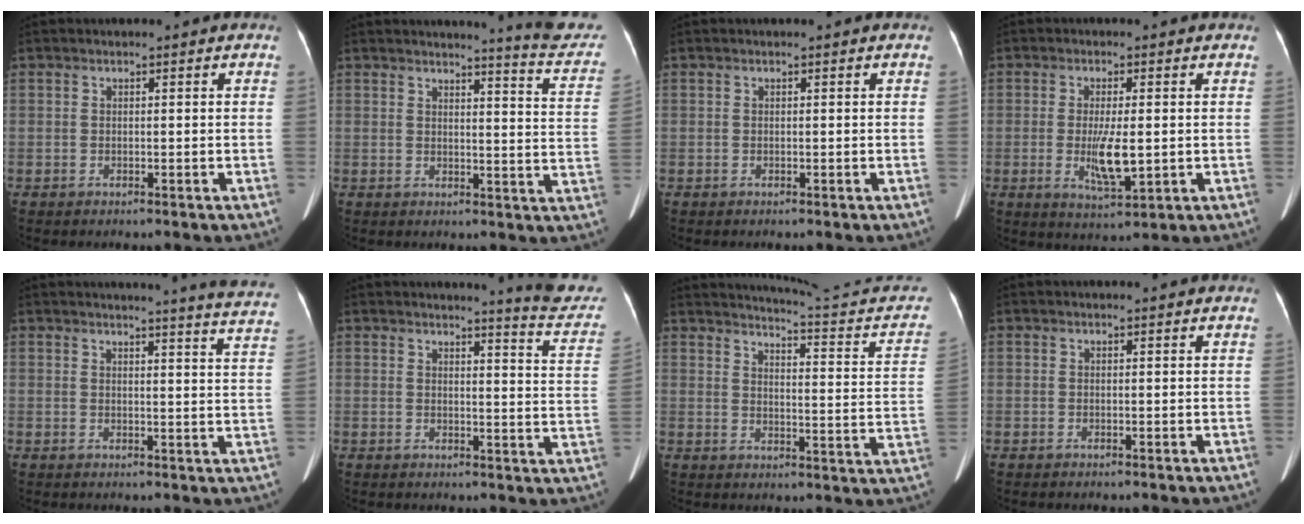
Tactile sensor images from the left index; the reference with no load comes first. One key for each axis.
{"total": 10.6, "fx": 10.3, "fy": -0.4, "fz": 2.4, "tx": -0.017, "ty": -0.070, "tz": 0.097}
{"total": 0.0}
{"total": 5.9, "fx": -0.8, "fy": 1.4, "fz": 5.7, "tx": -0.110, "ty": -0.016, "tz": -0.008}
{"total": 14.5, "fx": 13.9, "fy": -1.2, "fz": 4.0, "tx": -0.048, "ty": -0.093, "tz": 0.134}
{"total": 10.4, "fx": 10.2, "fy": -0.4, "fz": 1.9, "tx": -0.012, "ty": -0.076, "tz": 0.095}
{"total": 17.5, "fx": 16.8, "fy": -0.1, "fz": 4.9, "tx": -0.066, "ty": -0.080, "tz": 0.193}
{"total": 1.7, "fx": 1.7, "fy": 0.0, "fz": 0.4, "tx": -0.009, "ty": 0.011, "tz": 0.021}